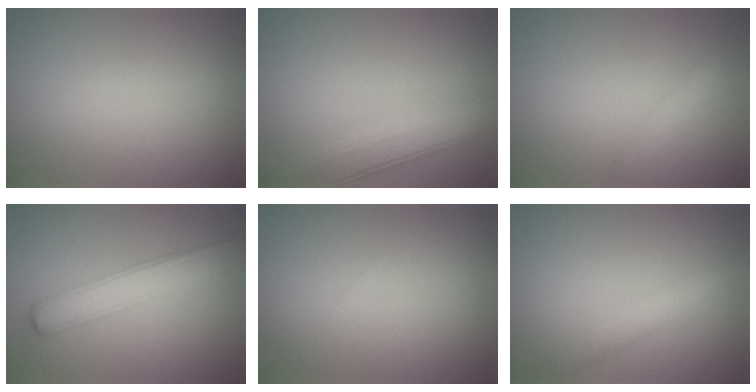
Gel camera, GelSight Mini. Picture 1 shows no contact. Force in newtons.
{"total": 5.2, "press": 5.2, "slide": 0.3}
{"total": 1.5, "press": 1.5, "slide": 0.1}
{"total": 4.0, "press": 4.0, "slide": 0.0}
{"total": 0.0}
{"total": 2.5, "press": 2.5, "slide": 0.1}